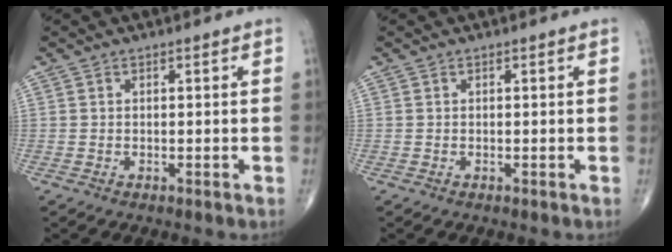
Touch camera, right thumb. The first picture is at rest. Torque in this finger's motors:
{"motor_torque": [0.01, 0.01, 0.00, 0.00, 0.00]}